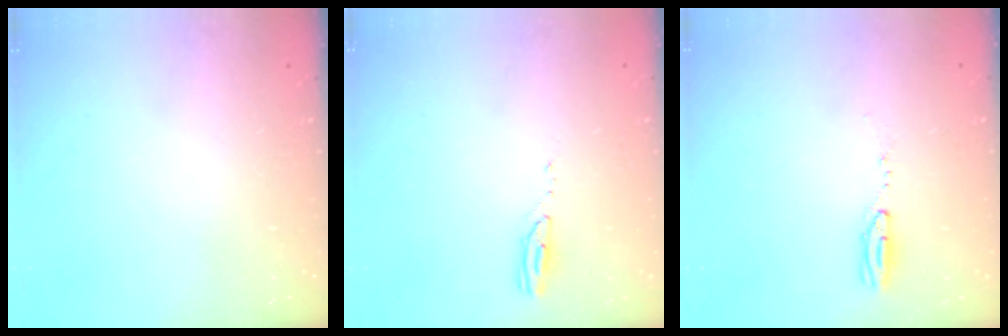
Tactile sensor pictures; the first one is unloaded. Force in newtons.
{"total": 3.6, "press": 3.6, "slide": 0.3}
{"total": 3.7, "press": 2.8, "slide": 2.4}